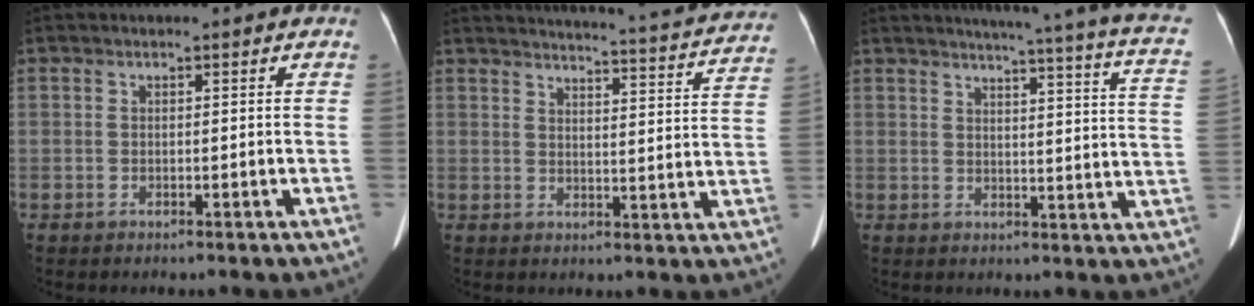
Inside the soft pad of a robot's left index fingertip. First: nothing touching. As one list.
[{"total": 24.5, "force": [23.4, 1.4, 7.1], "torque": [-0.098, -0.061, 0.269]}, {"total": 20.7, "force": [17.1, -0.5, 11.7], "torque": [-0.157, -0.054, 0.187]}]